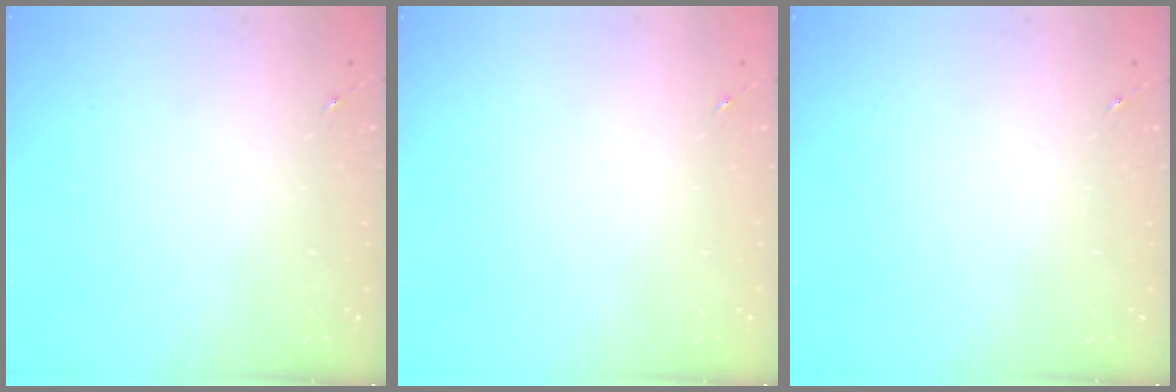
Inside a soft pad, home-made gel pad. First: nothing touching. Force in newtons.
{"total": 0.0}
{"total": 0.0}